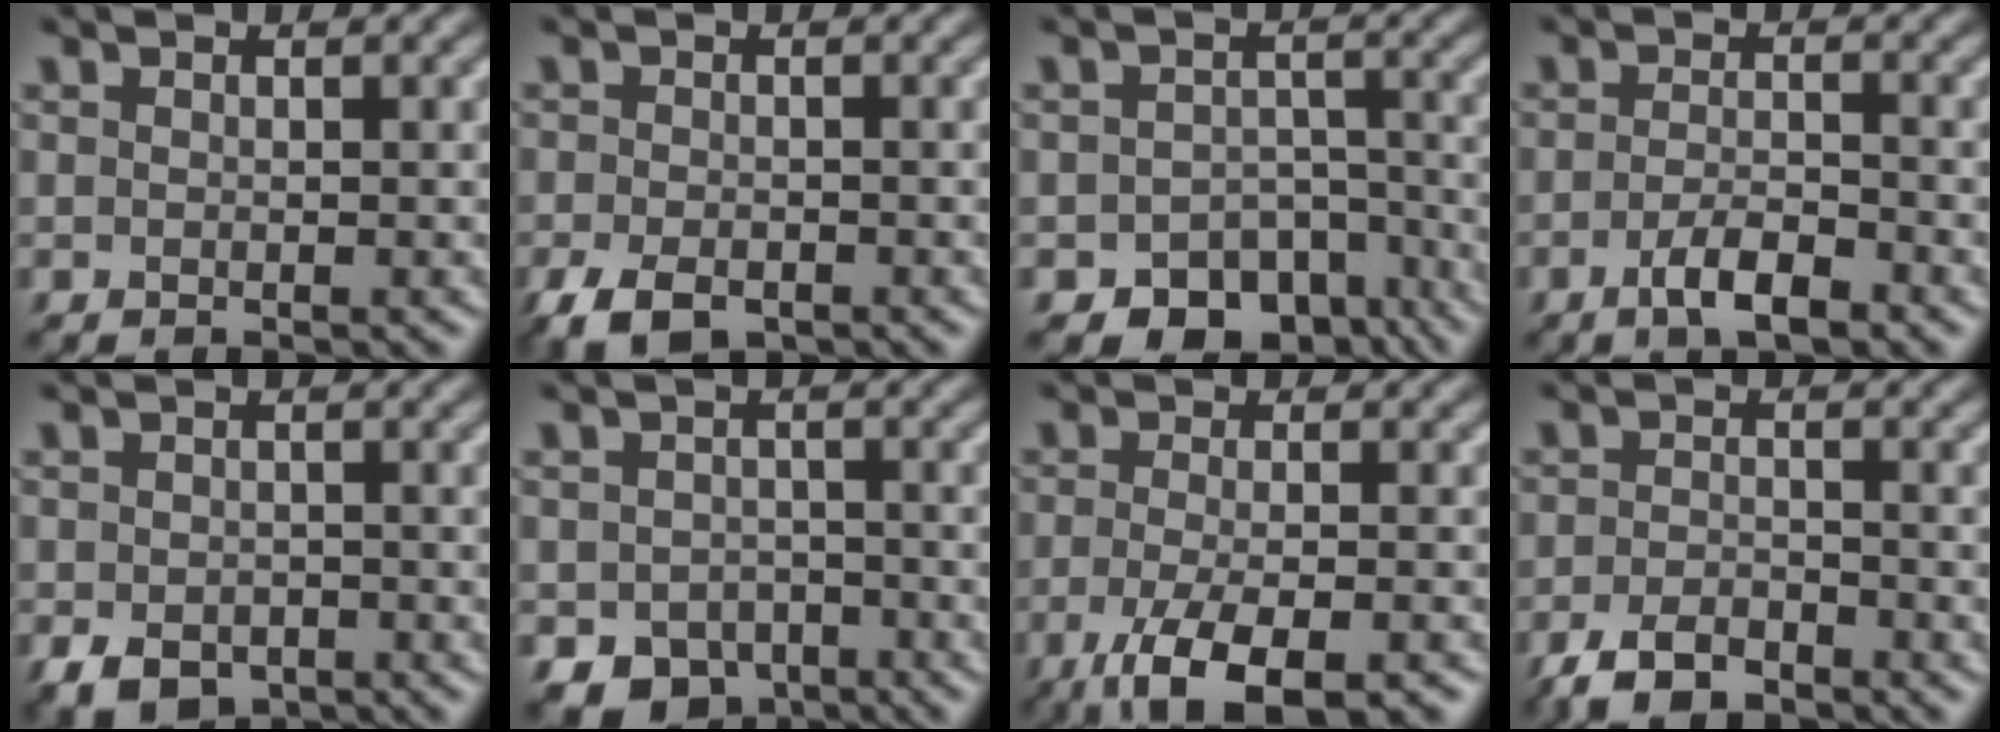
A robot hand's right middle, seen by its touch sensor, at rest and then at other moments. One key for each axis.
{"total": 4.0, "fx": -2.5, "fy": 2.2, "fz": 2.3, "tx": -0.048, "ty": -0.006, "tz": -0.046}
{"total": 6.7, "fx": -4.6, "fy": 4.1, "fz": 2.7, "tx": -0.026, "ty": -0.011, "tz": -0.063}
{"total": 3.2, "fx": -2.0, "fy": 0.9, "fz": 2.3, "tx": -0.048, "ty": 0.001, "tz": -0.037}
{"total": 3.1, "fx": -1.6, "fy": 2.2, "fz": 1.4, "tx": -0.027, "ty": -0.010, "tz": -0.030}
{"total": 4.2, "fx": -2.5, "fy": 3.0, "fz": 1.5, "tx": -0.025, "ty": -0.010, "tz": -0.042}
{"total": 6.9, "fx": -4.0, "fy": 2.3, "fz": 5.1, "tx": -0.098, "ty": -0.013, "tz": -0.066}
{"total": 4.2, "fx": -3.2, "fy": 1.8, "fz": 2.0, "tx": -0.037, "ty": -0.001, "tz": -0.065}